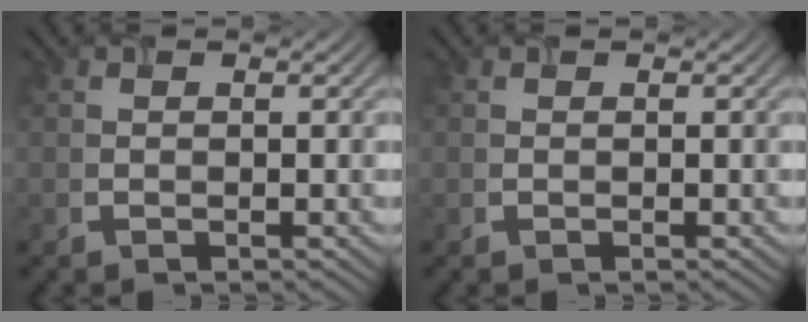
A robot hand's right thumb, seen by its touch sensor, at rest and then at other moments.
{"total": 0.0}